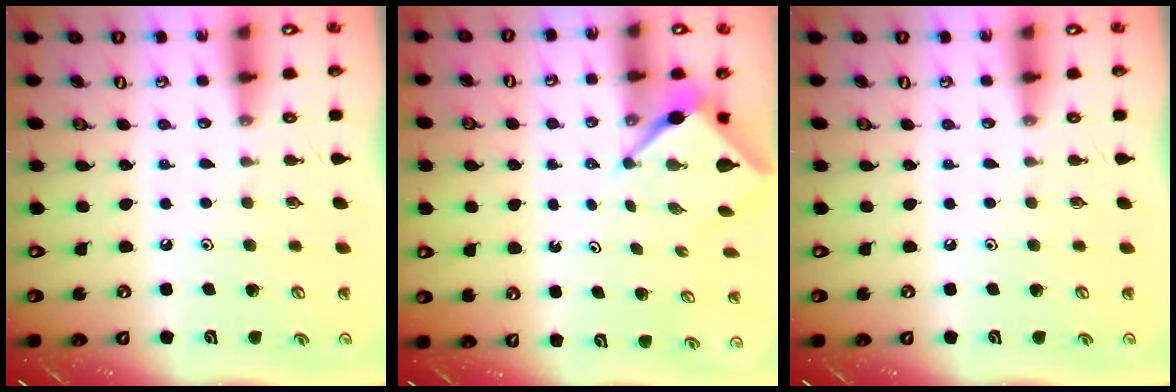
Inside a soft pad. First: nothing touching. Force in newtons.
{"total": 3.0, "press": 3.0, "slide": 0.2}
{"total": 0.0}